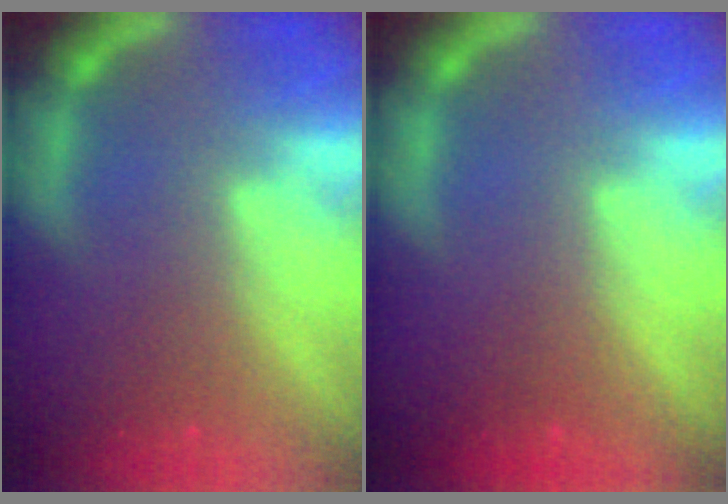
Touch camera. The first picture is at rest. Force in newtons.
{"total": 0.0}